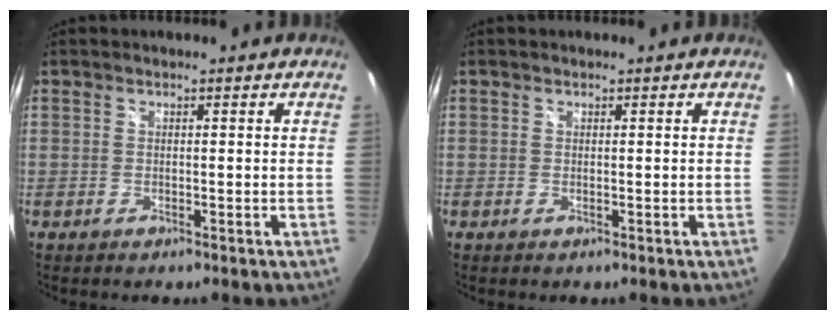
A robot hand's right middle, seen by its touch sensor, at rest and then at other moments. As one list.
[{"total": 0.0}]